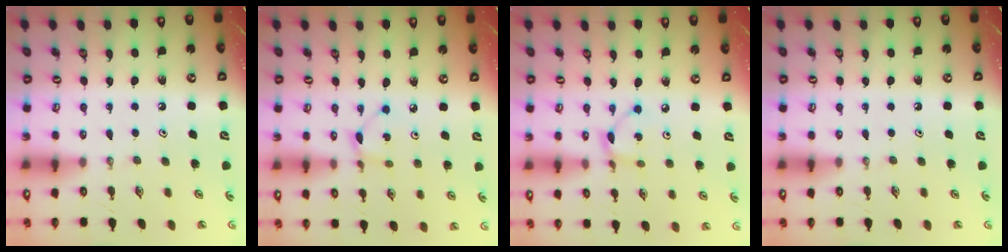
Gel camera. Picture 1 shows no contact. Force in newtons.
{"total": 1.9, "press": 1.9, "slide": 0.3}
{"total": 3.3, "press": 3.3, "slide": 0.2}
{"total": 0.0}